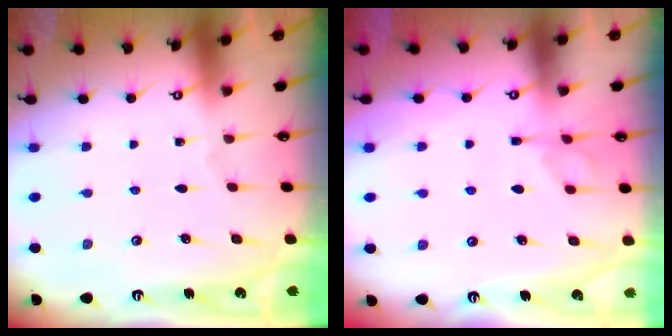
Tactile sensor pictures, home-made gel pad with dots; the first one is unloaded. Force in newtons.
{"total": 1.3, "press": 0.5, "slide": 1.2}